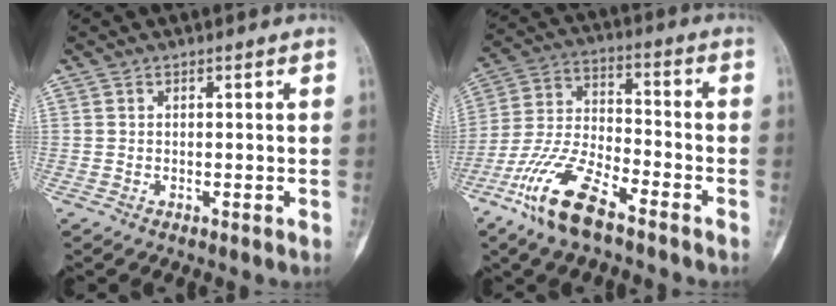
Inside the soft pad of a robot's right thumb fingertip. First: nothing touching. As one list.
[{"total": 14.2, "force": [-9.1, 4.8, 9.8], "torque": [-0.209, 0.043, -0.181]}]